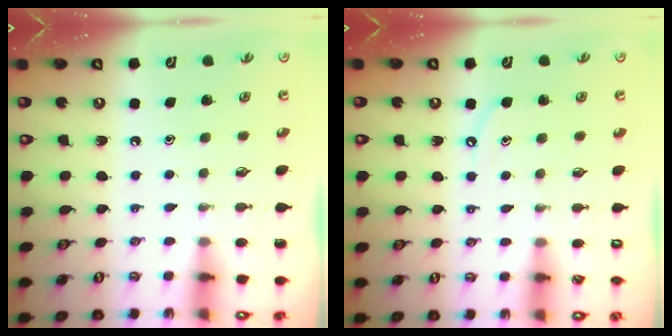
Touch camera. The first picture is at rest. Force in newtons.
{"total": 5.4, "press": 5.3, "slide": 0.7}